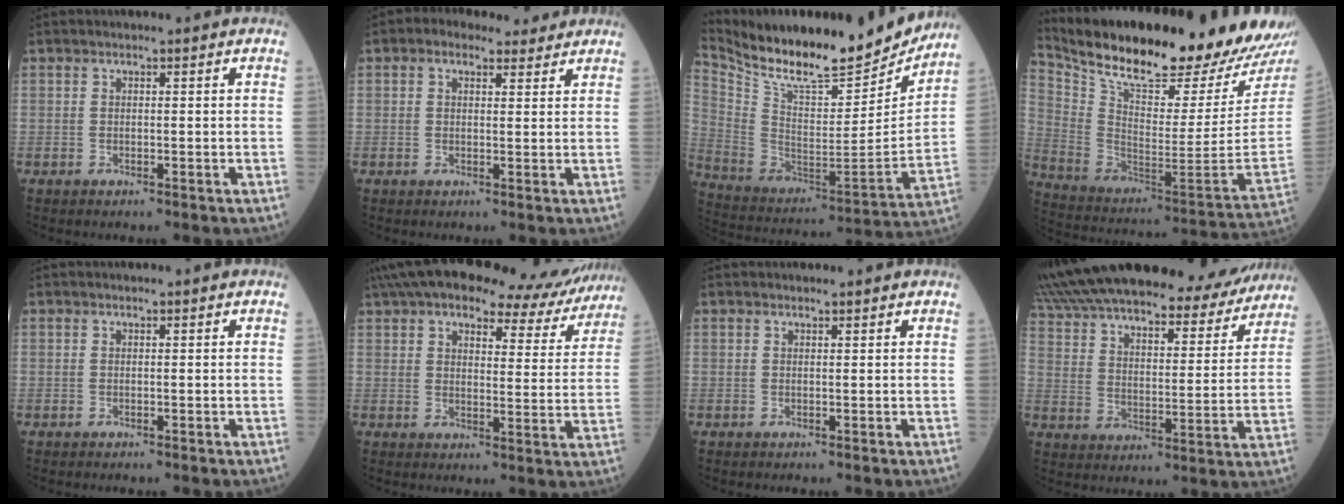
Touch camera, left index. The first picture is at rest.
{"total": 4.2, "force": [2.9, 2.4, 1.8], "torque": [-0.035, 0.026, 0.047]}
{"total": 23.6, "force": [20.7, 4.8, 10.4], "torque": [-0.197, -0.035, 0.329]}
{"total": 27.6, "force": [23.9, 3.2, 13.3], "torque": [-0.245, -0.068, 0.359]}
{"total": 0.0}
{"total": 21.0, "force": [17.5, 6.5, 9.7], "torque": [-0.144, 0.025, 0.213]}
{"total": 1.2, "force": [1.2, 0.0, 0.1], "torque": [-0.010, 0.004, 0.017]}
{"total": 32.7, "force": [28.1, 8.9, 14.1], "torque": [-0.270, -0.003, 0.393]}